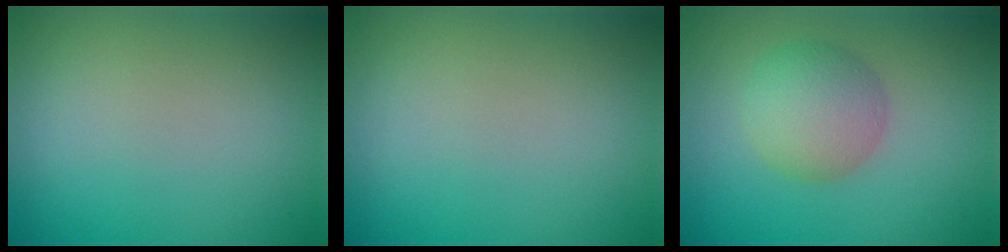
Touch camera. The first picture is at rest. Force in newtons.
{"total": 0.0}
{"total": 4.4, "press": 4.4, "slide": 0.2}